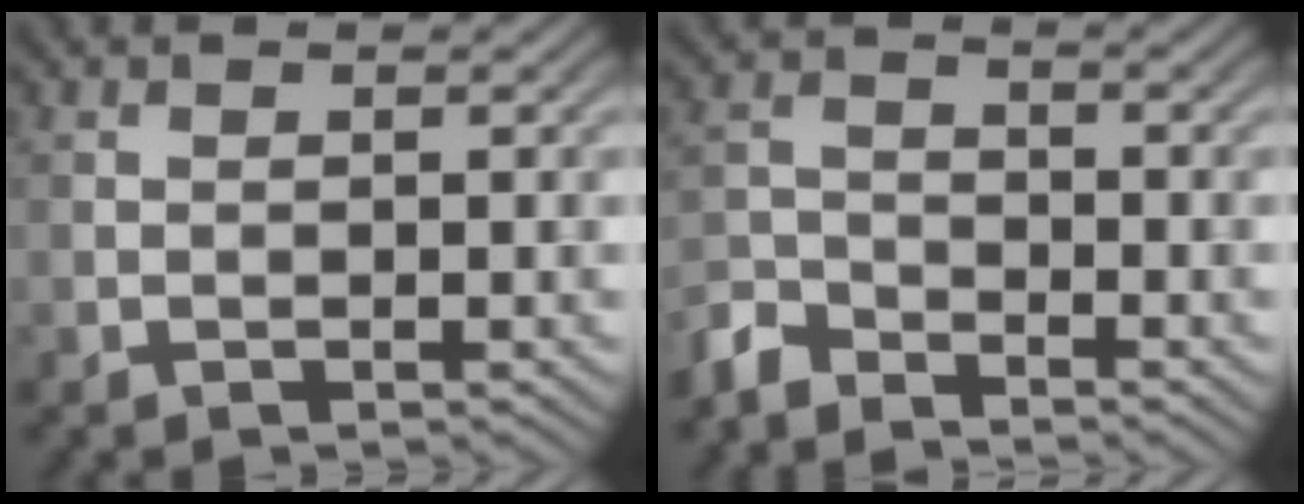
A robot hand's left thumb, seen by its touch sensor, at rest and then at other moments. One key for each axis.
{"total": 4.0, "fx": -3.6, "fy": 1.3, "fz": 1.1, "tx": -0.028, "ty": -0.007, "tz": -0.090}